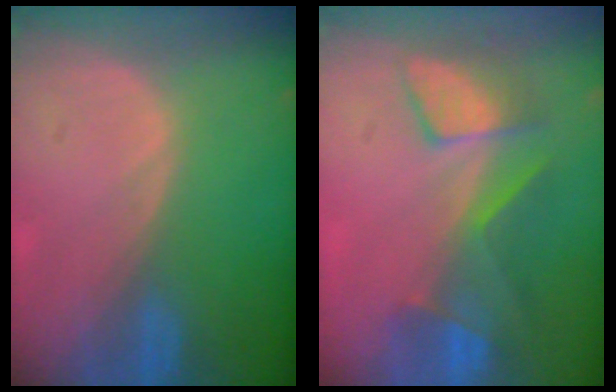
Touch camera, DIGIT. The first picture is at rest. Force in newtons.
{"total": 7.4, "press": 7.2, "slide": 1.7}